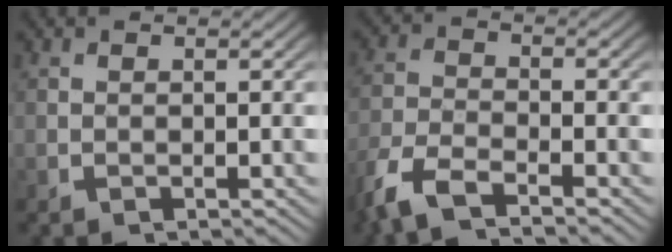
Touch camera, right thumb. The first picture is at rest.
{"total": 6.0, "force": [-4.3, 2.8, 3.2], "torque": [-0.078, -0.019, -0.070]}